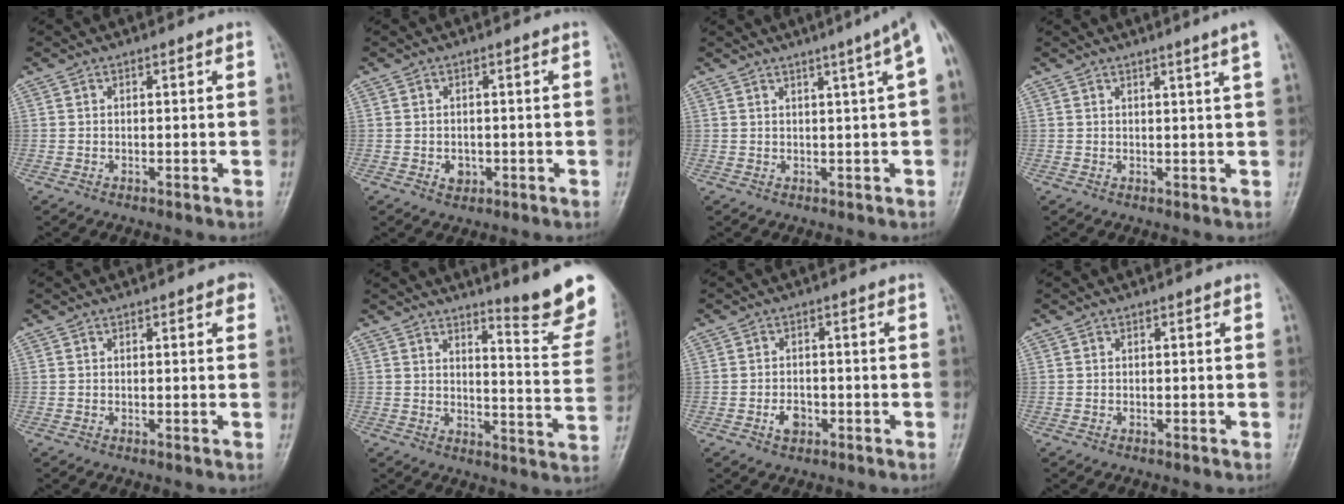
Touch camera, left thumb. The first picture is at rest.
{"total": 2.2, "force": [-0.6, 1.9, 1.0], "torque": [-0.001, 0.003, -0.004]}
{"total": 5.5, "force": [2.2, -0.2, 5.1], "torque": [-0.065, 0.010, 0.026]}
{"total": 3.6, "force": [2.1, -1.0, 2.7], "torque": [-0.038, -0.009, 0.030]}
{"total": 1.6, "force": [0.8, 0.8, 1.1], "torque": [-0.002, 0.001, 0.008]}
{"total": 13.3, "force": [11.0, 0.8, 7.5], "torque": [-0.074, -0.114, 0.136]}
{"total": 3.1, "force": [-1.3, 2.3, 1.7], "torque": [-0.019, 0.008, -0.022]}
{"total": 0.0}